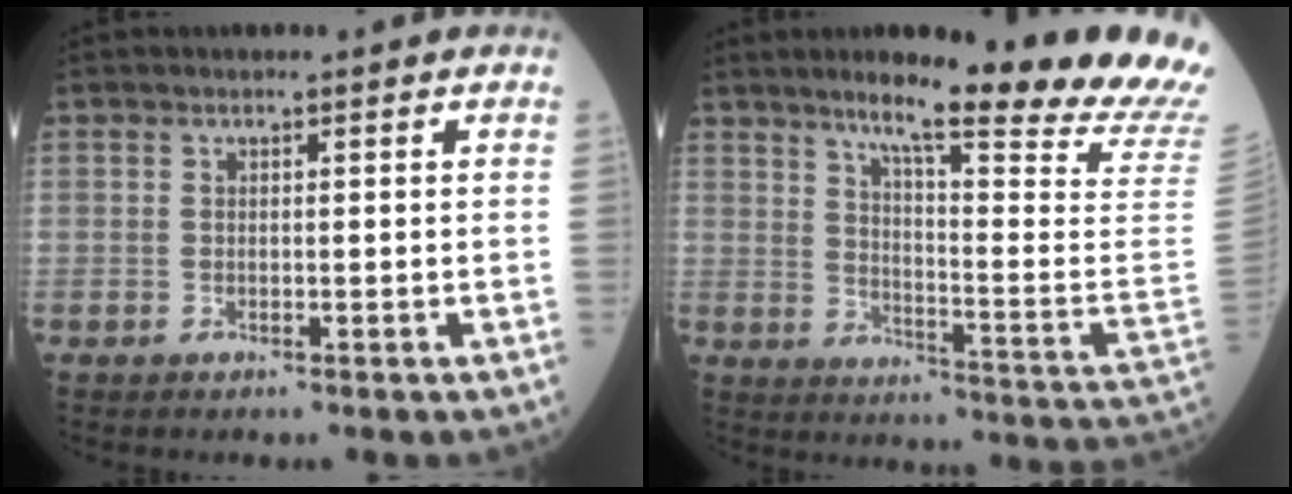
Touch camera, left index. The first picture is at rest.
{"total": 24.9, "force": [20.5, -1.3, 14.0], "torque": [-0.182, -0.101, 0.257]}